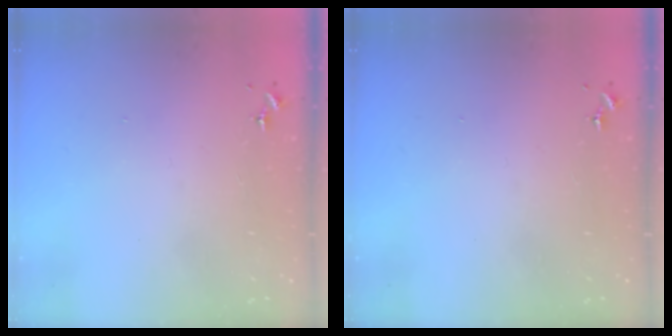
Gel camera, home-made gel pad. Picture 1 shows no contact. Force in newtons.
{"total": 0.0}